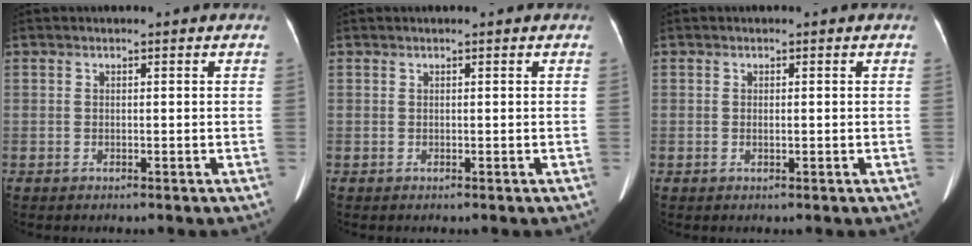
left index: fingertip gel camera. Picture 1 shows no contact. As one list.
[{"total": 0.0}, {"total": 0.7, "force": [-0.1, 0.2, 0.7], "torque": [-0.012, -0.001, 0.000]}]